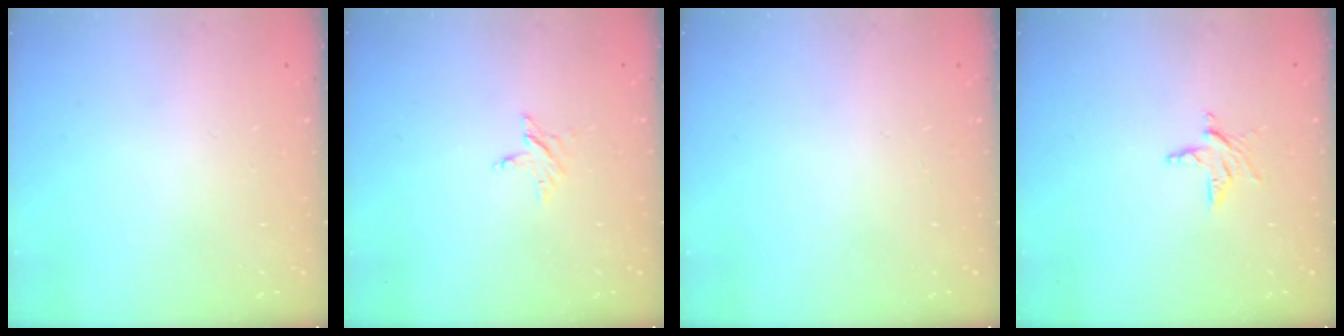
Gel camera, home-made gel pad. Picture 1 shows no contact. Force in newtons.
{"total": 2.4, "press": 2.4, "slide": 0.2}
{"total": 0.0}
{"total": 4.2, "press": 4.2, "slide": 0.3}